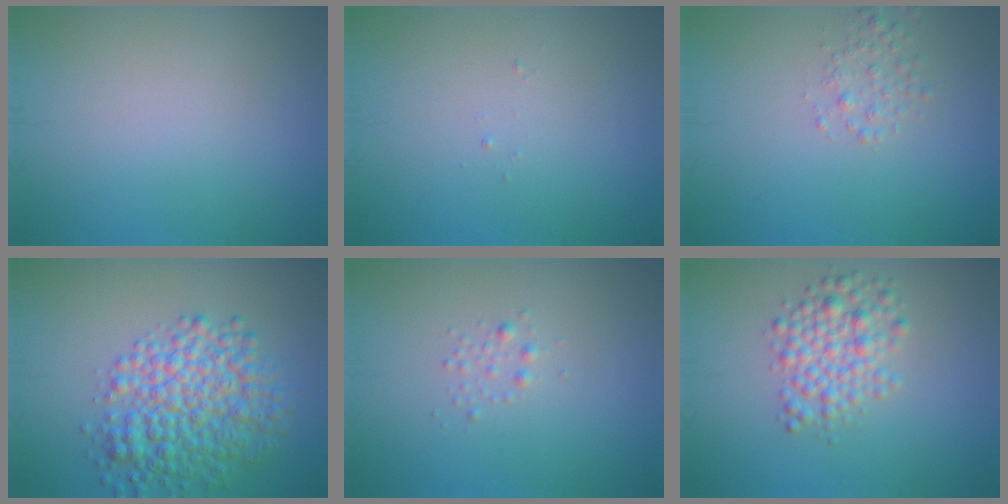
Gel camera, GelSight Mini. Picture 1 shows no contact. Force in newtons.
{"total": 0.0}
{"total": 1.5, "press": 1.5, "slide": 0.1}
{"total": 7.0, "press": 7.0, "slide": 0.0}
{"total": 0.8, "press": 0.8, "slide": 0.0}
{"total": 3.6, "press": 3.6, "slide": 0.2}